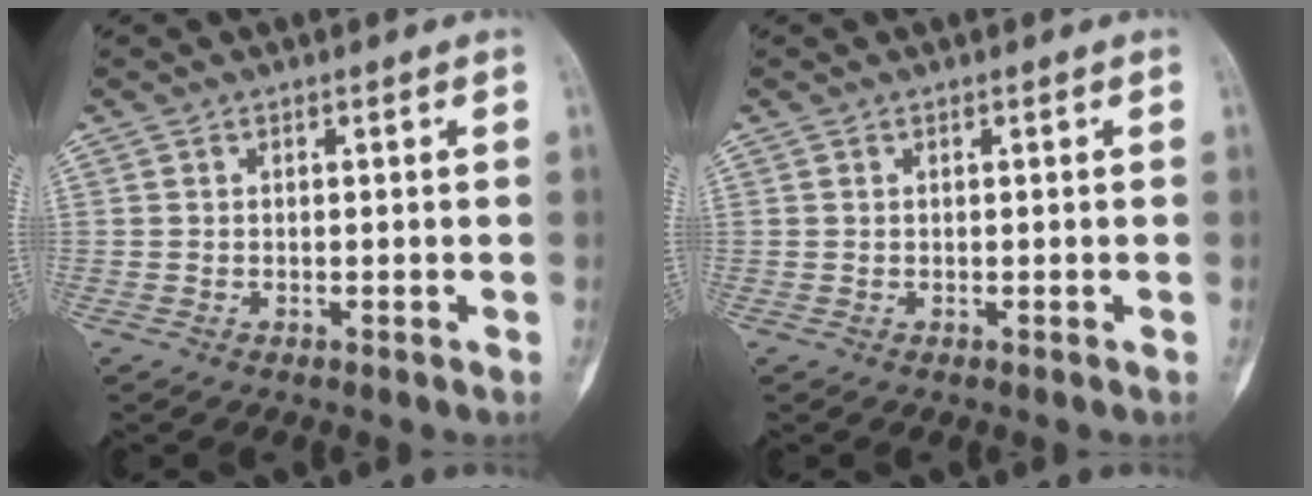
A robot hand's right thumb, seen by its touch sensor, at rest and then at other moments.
{"total": 0.0}